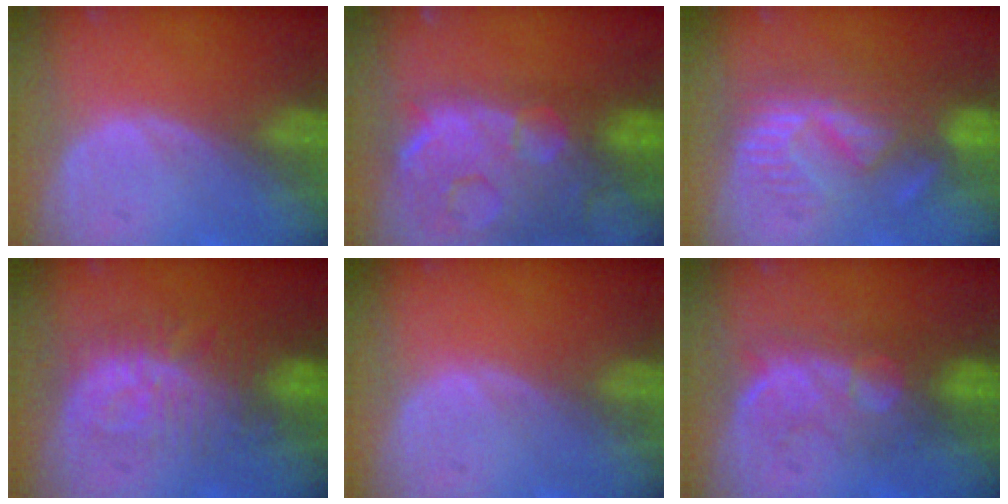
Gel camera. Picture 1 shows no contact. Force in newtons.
{"total": 14.6, "press": 11.8, "slide": 8.5}
{"total": 9.0, "press": 8.3, "slide": 3.5}
{"total": 9.7, "press": 8.7, "slide": 4.1}
{"total": 0.0}
{"total": 7.5, "press": 7.2, "slide": 2.1}